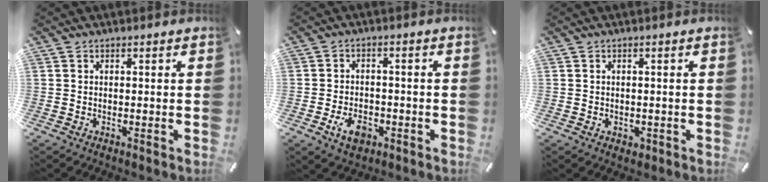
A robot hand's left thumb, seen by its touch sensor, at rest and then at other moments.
{"total": 6.0, "force": [-2.4, 4.0, 3.8], "torque": [-0.071, 0.006, -0.046]}
{"total": 1.1, "force": [-0.2, 1.1, 0.4], "torque": [-0.008, 0.004, -0.006]}